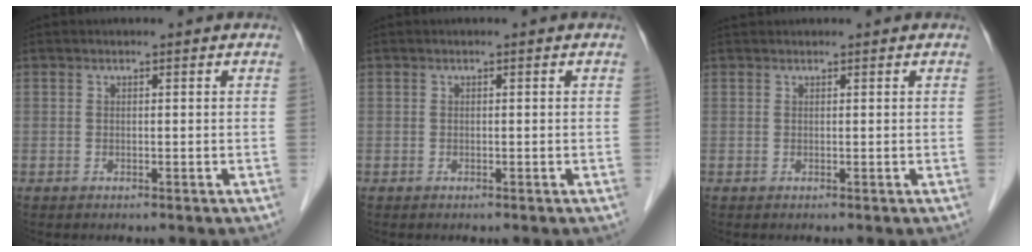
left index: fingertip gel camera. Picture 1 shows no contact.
{"total": 0.0}
{"total": 1.0, "force": [1.0, 0.2, 0.1], "torque": [-0.008, 0.020, 0.022]}